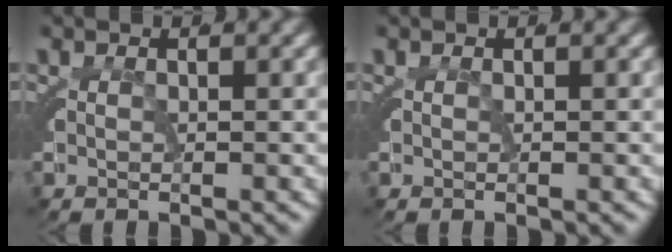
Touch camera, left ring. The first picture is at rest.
{"total": 0.0}